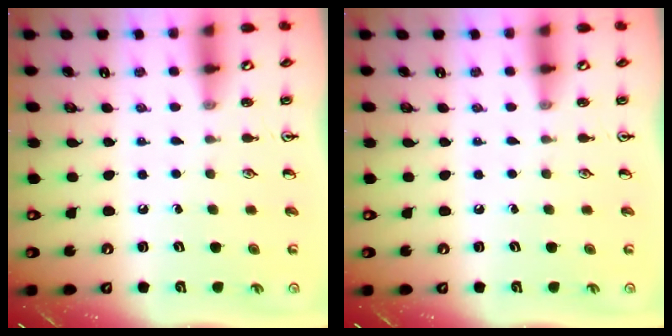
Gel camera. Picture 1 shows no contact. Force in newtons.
{"total": 0.0}